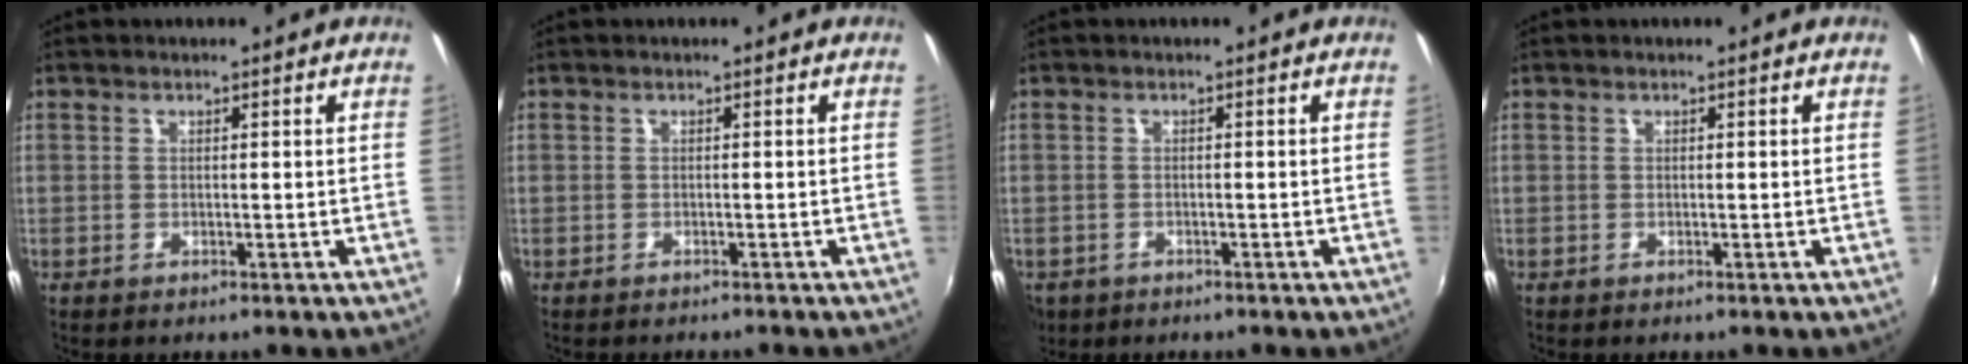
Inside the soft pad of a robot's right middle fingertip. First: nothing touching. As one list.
[{"total": 1.3, "force": [-1.3, 0.2, 0.4], "torque": [-0.012, -0.008, -0.020]}, {"total": 4.6, "force": [-2.4, 3.4, 1.9], "torque": [-0.050, -0.011, -0.036]}, {"total": 0.0}]